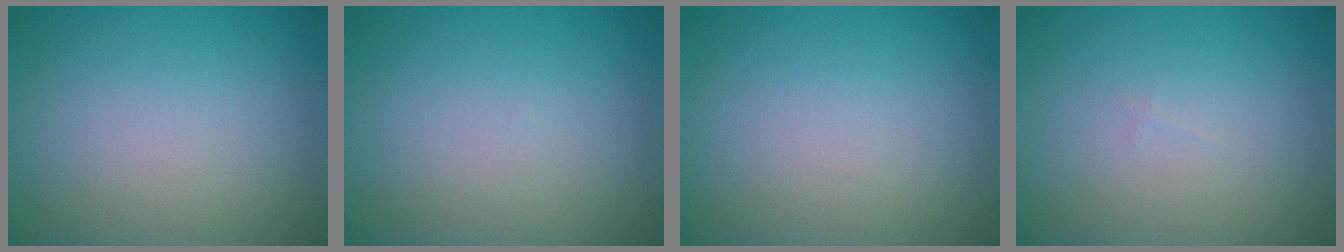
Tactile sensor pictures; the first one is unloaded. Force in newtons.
{"total": 0.0}
{"total": 0.0}
{"total": 0.0}